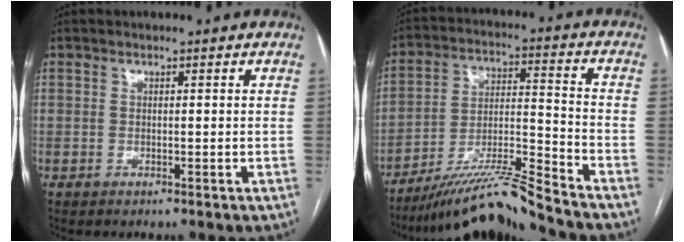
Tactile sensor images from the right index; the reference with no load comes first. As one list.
[{"total": 12.8, "force": [-11.6, -1.9, 5.1], "torque": [-0.084, 0.009, -0.208]}]